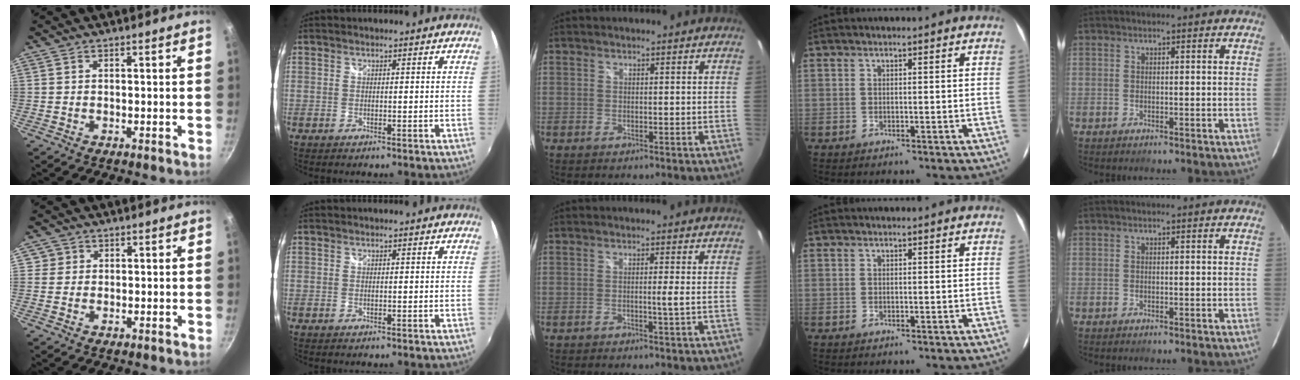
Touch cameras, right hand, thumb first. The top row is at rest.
{"thumb": {"total": 2.1, "force": [0.4, 2.1, 0.2], "torque": [0.019, 0.003, 0.001]}, "middle": {"total": 1.2, "force": [-0.2, -0.6, 1.0], "torque": [-0.008, -0.008, -0.006]}}